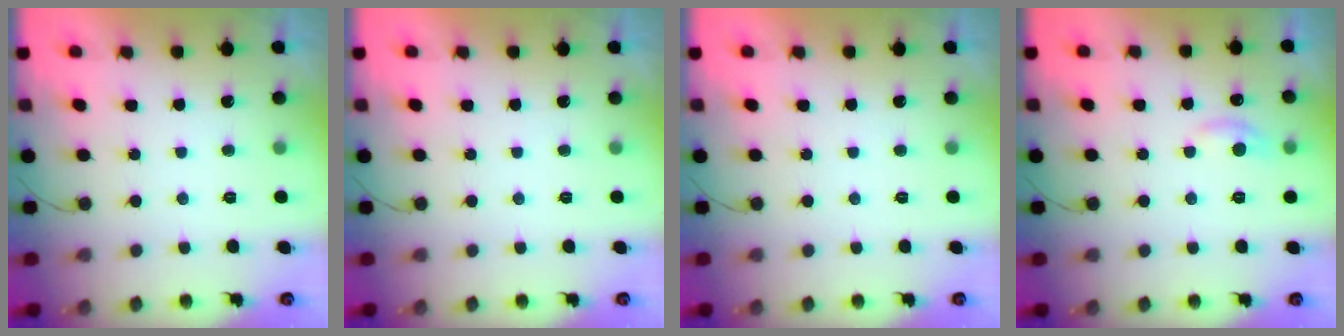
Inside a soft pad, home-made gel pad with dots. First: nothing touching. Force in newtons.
{"total": 0.0}
{"total": 0.0}
{"total": 6.6, "press": 6.6, "slide": 0.8}